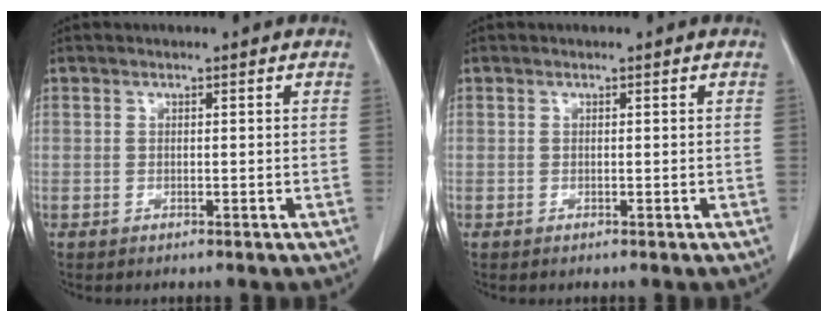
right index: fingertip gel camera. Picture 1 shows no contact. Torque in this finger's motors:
{"motor_torque": [-0.02, -0.01, 0.01, 0.01]}